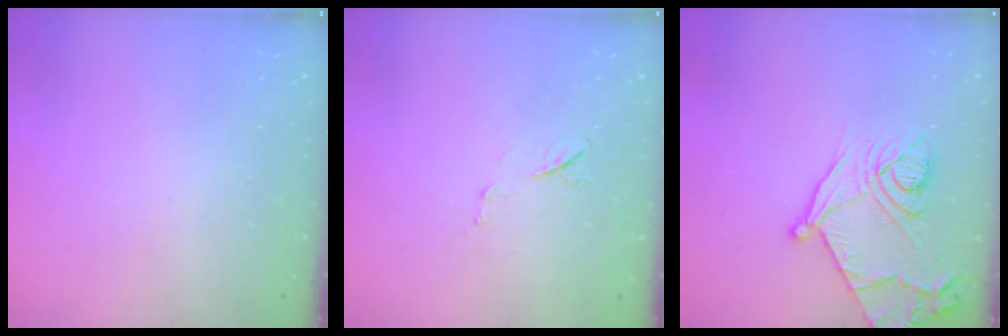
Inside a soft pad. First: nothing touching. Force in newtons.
{"total": 5.6, "press": 5.6, "slide": 0.7}
{"total": 17.1, "press": 17.1, "slide": 1.2}